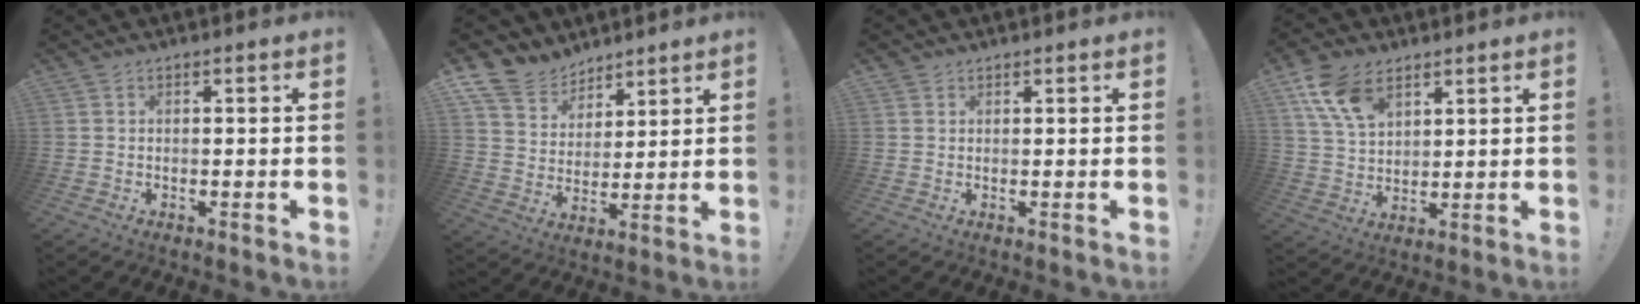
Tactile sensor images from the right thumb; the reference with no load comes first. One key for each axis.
{"total": 11.2, "fx": 8.8, "fy": 6.5, "fz": 2.1, "tx": -0.052, "ty": -0.071, "tz": 0.174}
{"total": 1.0, "fx": 0.9, "fy": 0.5, "fz": 0.0, "tx": 0.006, "ty": -0.004, "tz": 0.016}
{"total": 12.2, "fx": 7.0, "fy": 7.2, "fz": 6.8, "tx": -0.122, "ty": -0.024, "tz": 0.139}